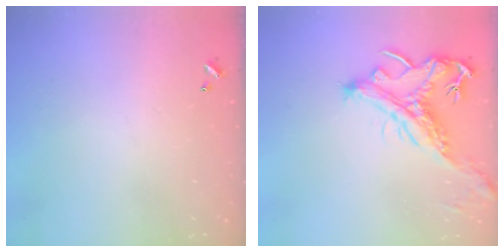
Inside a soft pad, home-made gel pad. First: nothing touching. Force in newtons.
{"total": 2.0, "press": 1.5, "slide": 1.3}